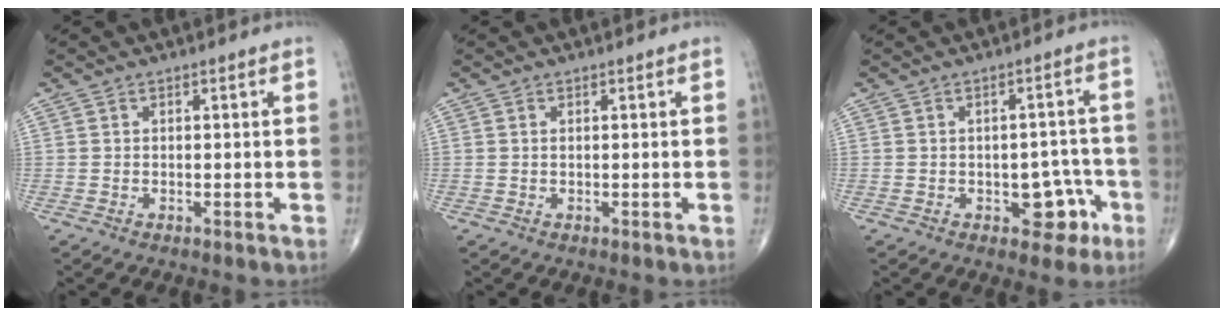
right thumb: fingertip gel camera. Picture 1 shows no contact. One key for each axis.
{"total": 0.0}
{"total": 6.3, "fx": -2.5, "fy": 4.0, "fz": 4.3, "tx": -0.016, "ty": 0.025, "tz": -0.027}